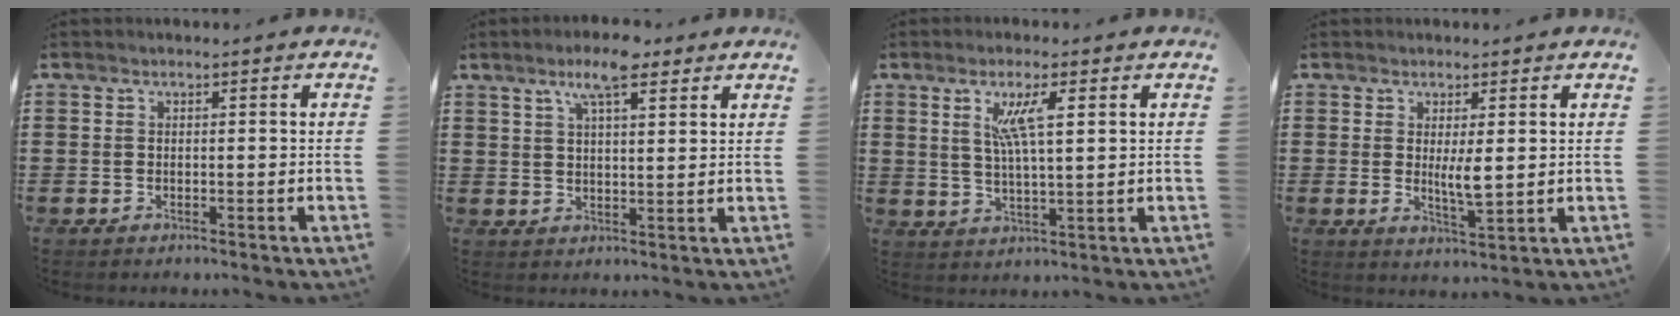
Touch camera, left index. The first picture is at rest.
{"total": 7.1, "force": [4.9, 1.7, 4.8], "torque": [-0.097, 0.001, 0.084]}
{"total": 5.8, "force": [2.5, 1.2, 5.1], "torque": [-0.102, 0.001, 0.039]}
{"total": 4.2, "force": [0.9, 1.1, 4.0], "torque": [-0.069, -0.005, 0.015]}